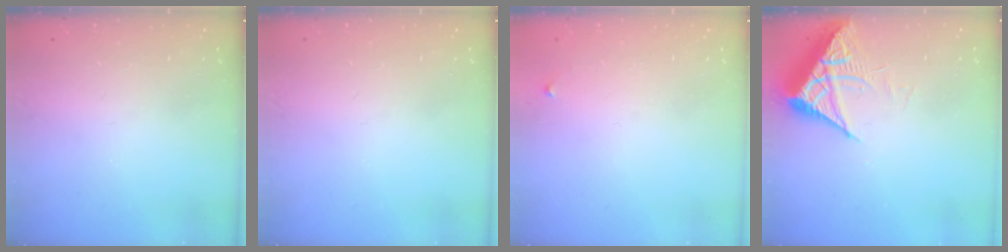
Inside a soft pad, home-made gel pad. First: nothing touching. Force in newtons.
{"total": 0.0}
{"total": 3.3, "press": 3.3, "slide": 0.5}
{"total": 7.0, "press": 7.0, "slide": 0.2}